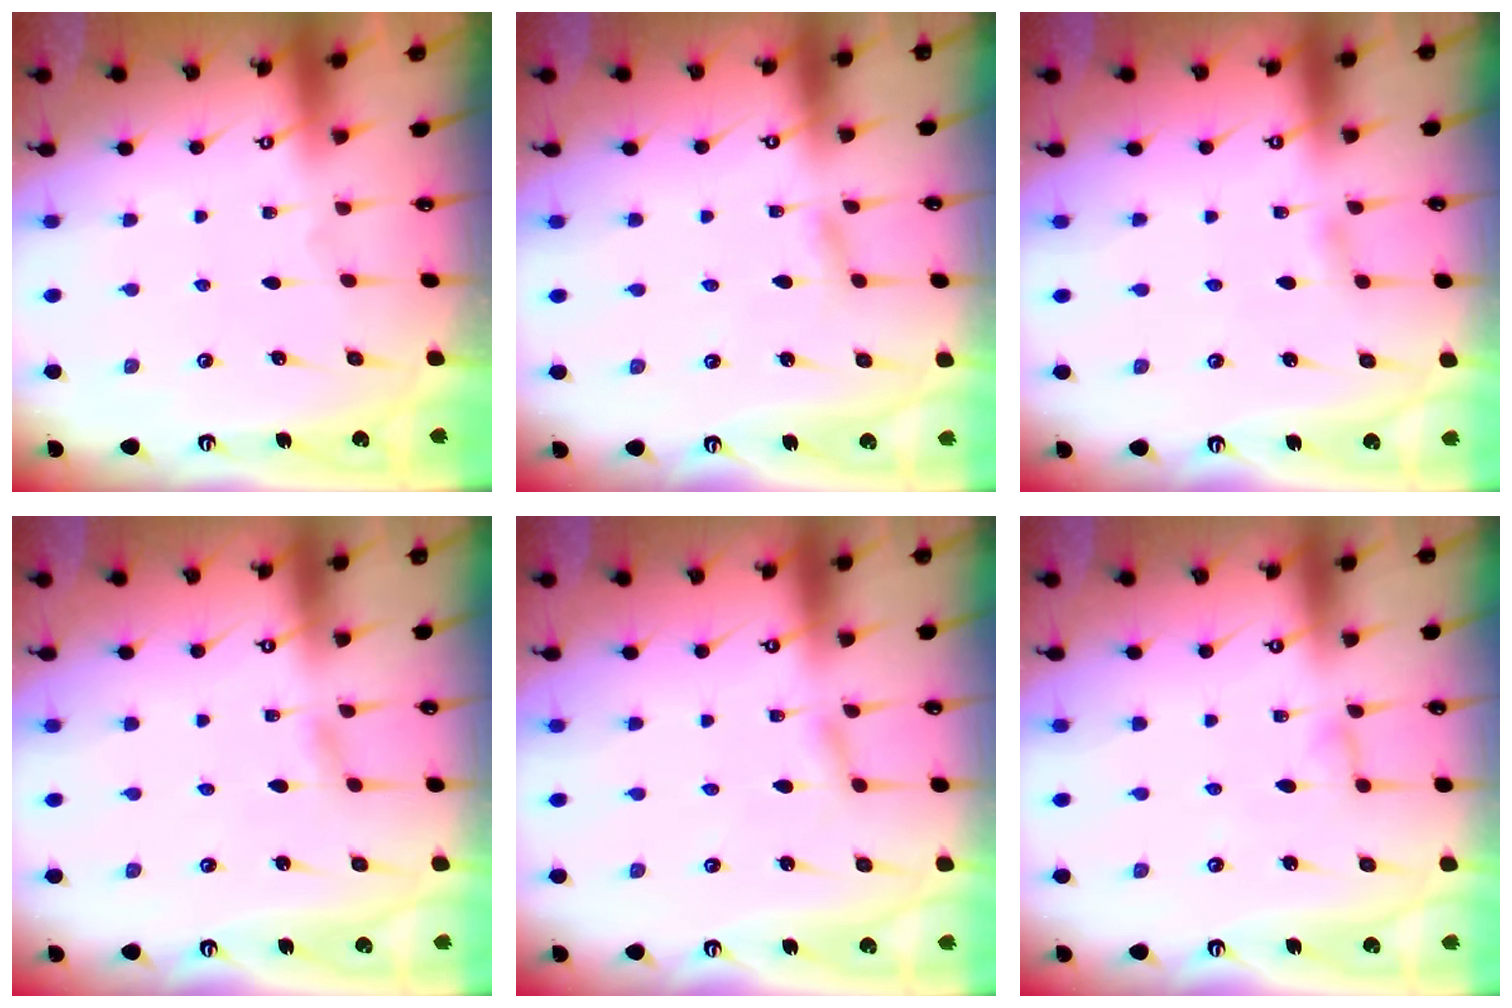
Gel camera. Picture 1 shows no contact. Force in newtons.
{"total": 1.8, "press": 1.7, "slide": 0.2}
{"total": 2.2, "press": 2.2, "slide": 0.3}
{"total": 2.2, "press": 2.2, "slide": 0.3}
{"total": 1.5, "press": 1.5, "slide": 0.2}
{"total": 3.0, "press": 3.0, "slide": 0.3}